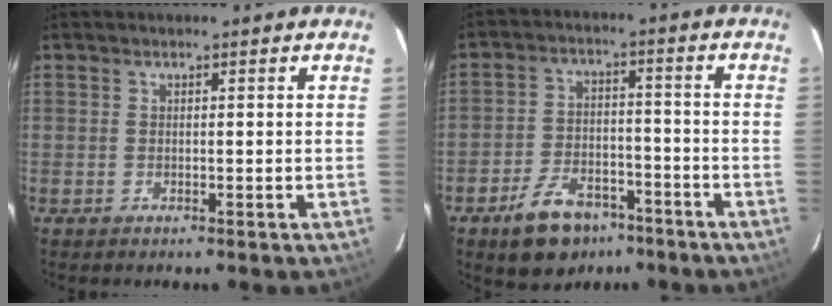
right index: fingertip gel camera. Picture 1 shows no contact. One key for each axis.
{"total": 11.6, "fx": -7.9, "fy": 6.5, "fz": 5.6, "tx": -0.126, "ty": 0.016, "tz": -0.114}